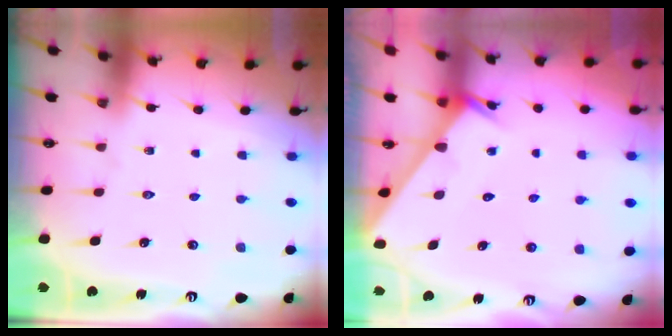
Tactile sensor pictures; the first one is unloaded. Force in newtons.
{"total": 3.0, "press": 3.0, "slide": 0.2}